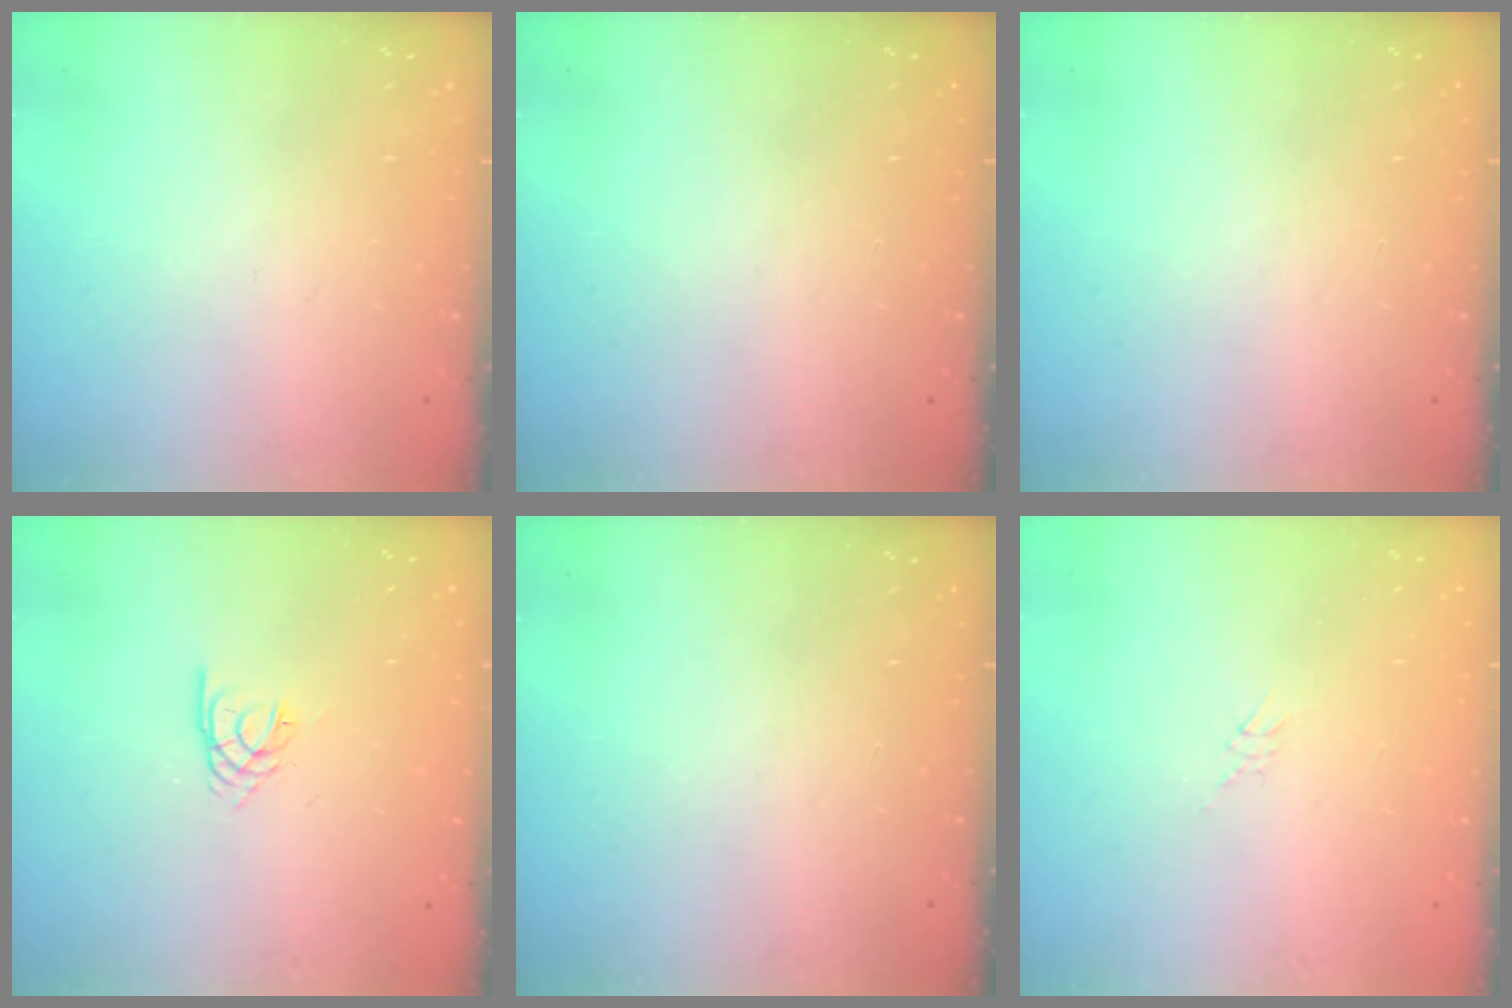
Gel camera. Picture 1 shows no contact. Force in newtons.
{"total": 0.0}
{"total": 0.0}
{"total": 3.2, "press": 3.2, "slide": 0.5}
{"total": 0.0}
{"total": 2.6, "press": 2.6, "slide": 0.2}